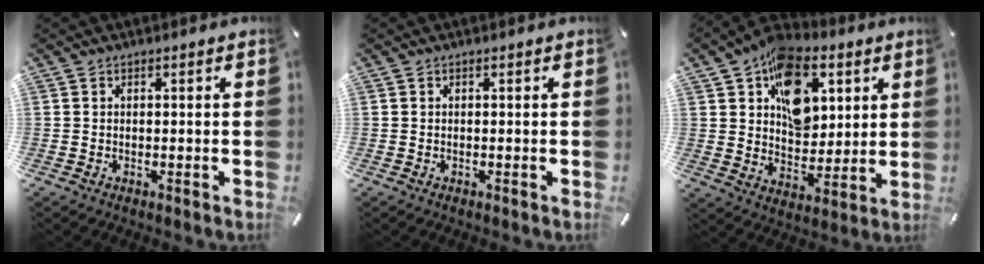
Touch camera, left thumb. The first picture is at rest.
{"total": 0.0}
{"total": 16.4, "force": [6.7, 11.7, 9.4], "torque": [-0.143, -0.024, 0.124]}